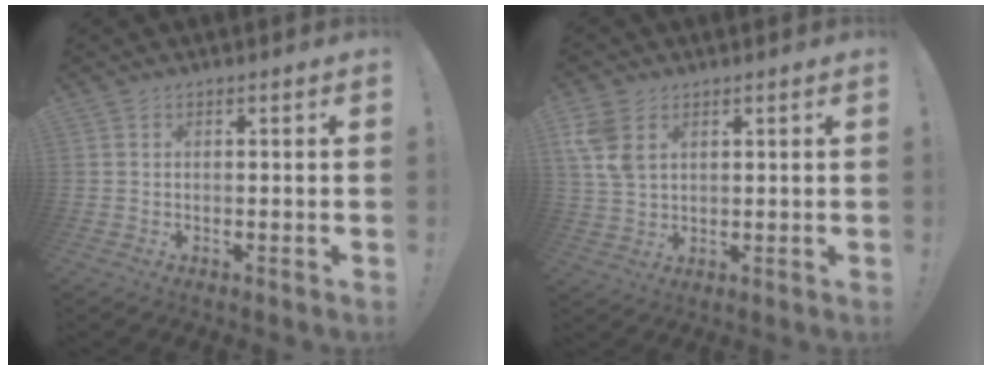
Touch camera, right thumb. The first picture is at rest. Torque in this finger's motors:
{"motor_torque": [0.16, 0.22, 0.05, 0.19, 0.18]}